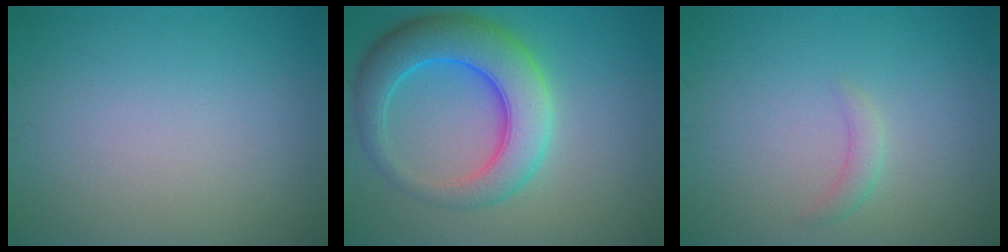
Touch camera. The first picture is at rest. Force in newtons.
{"total": 7.9, "press": 7.9, "slide": 0.1}
{"total": 1.2, "press": 1.2, "slide": 0.1}